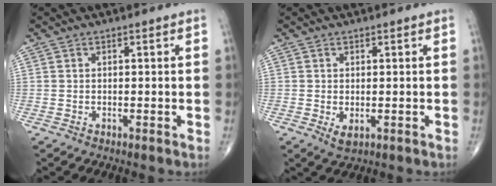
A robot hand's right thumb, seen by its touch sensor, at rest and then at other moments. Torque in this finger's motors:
{"motor_torque": [-0.24, 0.13, 0.17, 0.19, 0.09]}